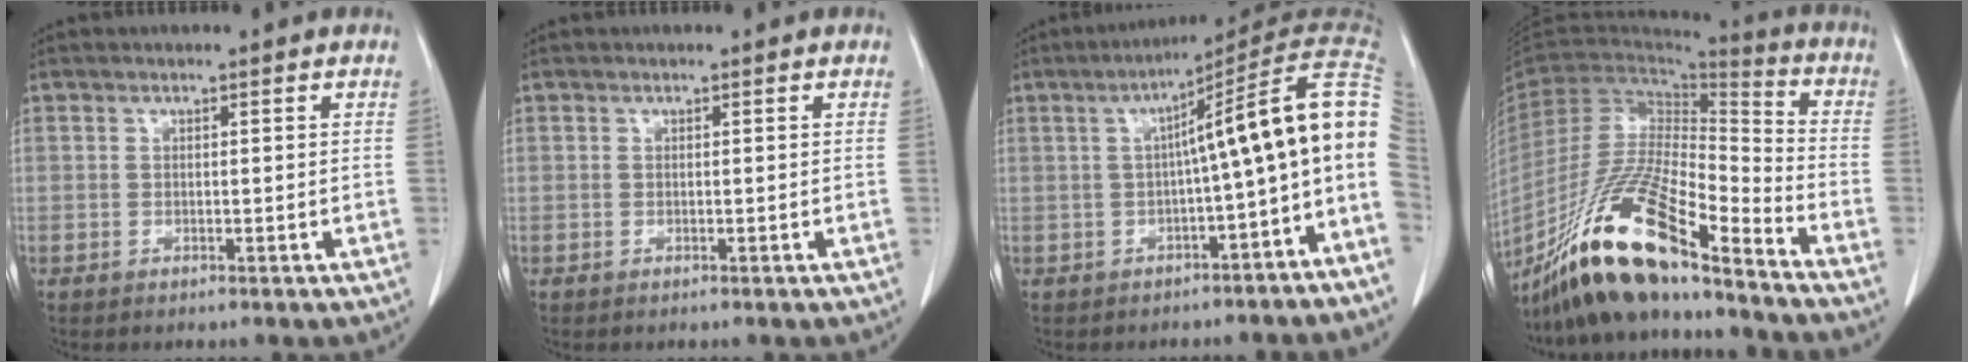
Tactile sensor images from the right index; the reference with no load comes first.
{"total": 0.0}
{"total": 13.6, "force": [-1.0, 0.4, 13.6], "torque": [-0.182, 0.045, -0.021]}
{"total": 20.5, "force": [-15.6, 2.6, 13.1], "torque": [-0.269, -0.028, -0.292]}